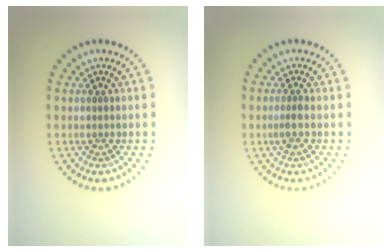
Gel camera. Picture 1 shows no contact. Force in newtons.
{"total": 1.1, "press": 0.8, "slide": 0.7}